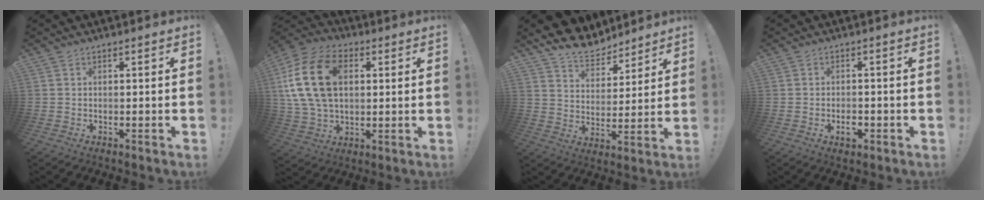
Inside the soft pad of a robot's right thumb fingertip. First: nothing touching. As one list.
[{"total": 20.9, "force": [4.7, 14.2, 14.5], "torque": [-0.274, -0.001, 0.088]}, {"total": 10.5, "force": [9.1, 4.7, 2.4], "torque": [-0.050, -0.073, 0.173]}, {"total": 2.4, "force": [-1.2, 1.4, 1.5], "torque": [-0.012, 0.003, -0.021]}]